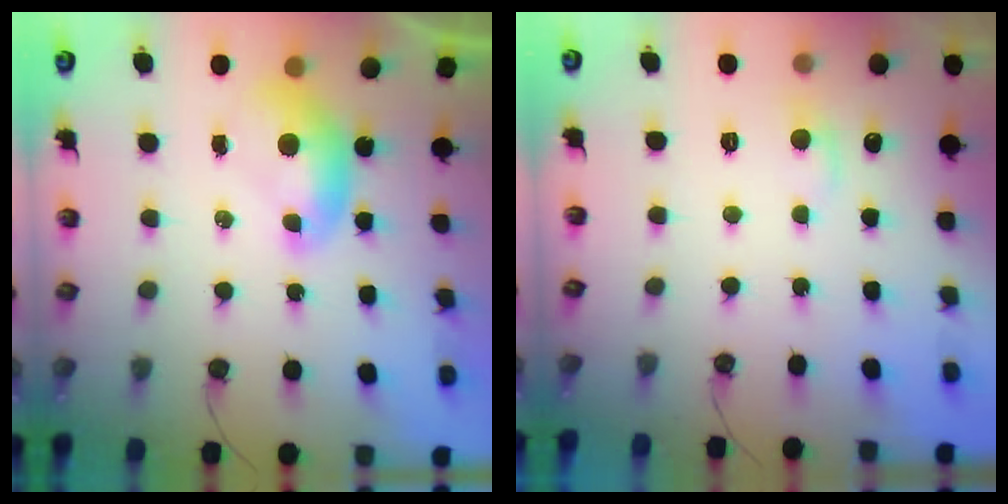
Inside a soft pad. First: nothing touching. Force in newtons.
{"total": 0.7, "press": 0.1, "slide": 0.7}